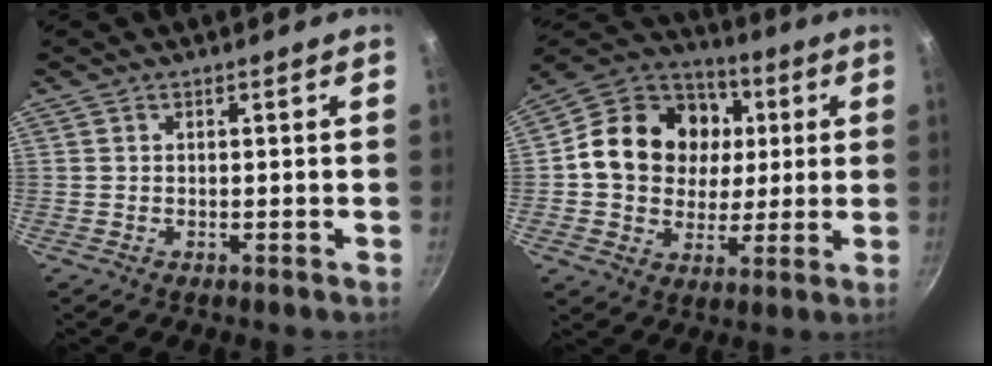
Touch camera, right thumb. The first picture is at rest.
{"total": 19.5, "force": [2.9, 16.1, 10.5], "torque": [-0.159, 0.018, 0.040]}